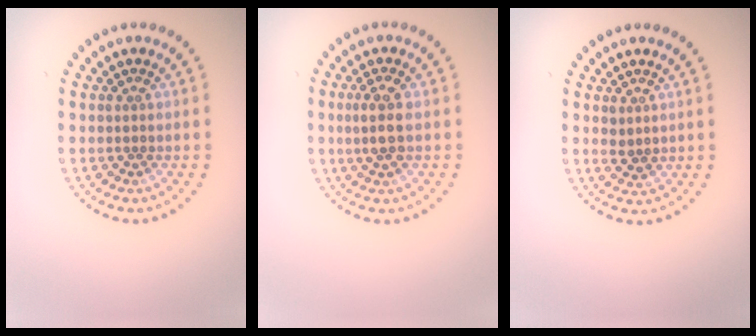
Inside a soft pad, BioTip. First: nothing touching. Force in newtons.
{"total": 2.4, "press": 2.3, "slide": 0.9}
{"total": 1.2, "press": 1.0, "slide": 0.5}